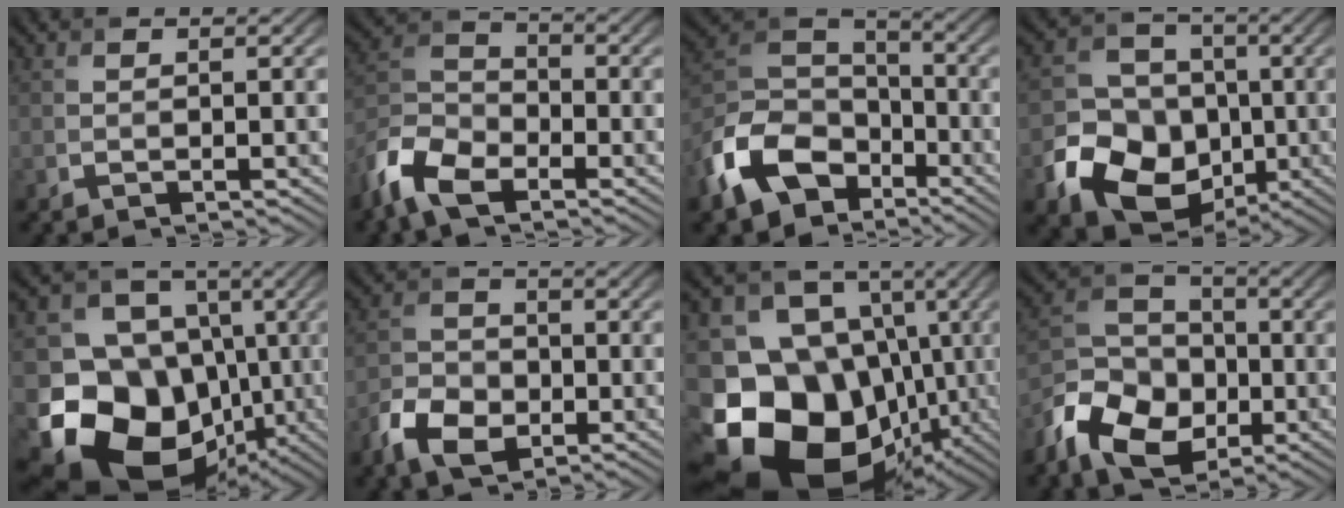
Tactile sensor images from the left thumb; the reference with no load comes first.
{"total": 8.5, "force": [-5.7, 4.0, 4.8], "torque": [-0.114, -0.010, -0.134]}
{"total": 12.6, "force": [-6.7, 8.3, 6.8], "torque": [-0.160, -0.018, -0.149]}
{"total": 13.4, "force": [-4.4, 11.1, 6.2], "torque": [-0.128, -0.050, -0.102]}
{"total": 17.5, "force": [-4.7, 14.4, 8.7], "torque": [-0.181, -0.032, -0.089]}
{"total": 6.2, "force": [-3.1, 4.1, 3.4], "torque": [-0.077, -0.005, -0.069]}
{"total": 21.0, "force": [-8.0, 16.0, 10.9], "torque": [-0.227, -0.014, -0.135]}
{"total": 11.0, "force": [-4.9, 7.8, 6.0], "torque": [-0.142, -0.018, -0.112]}